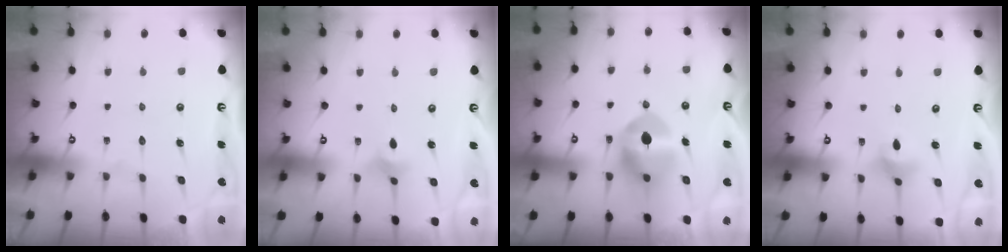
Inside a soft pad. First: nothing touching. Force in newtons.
{"total": 3.0, "press": 2.9, "slide": 0.5}
{"total": 10.7, "press": 10.5, "slide": 1.7}
{"total": 3.8, "press": 3.6, "slide": 1.1}